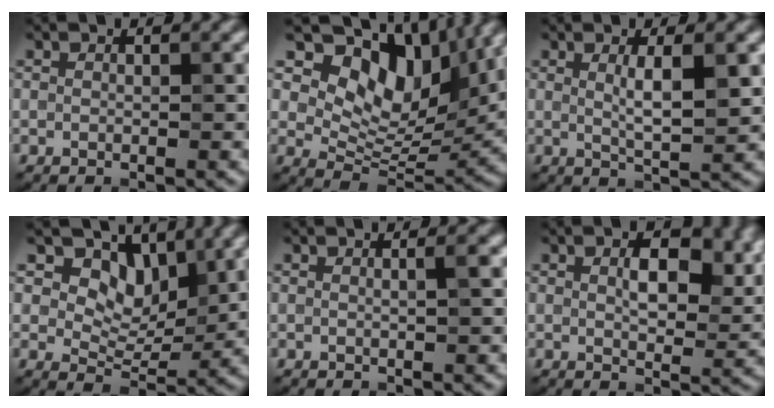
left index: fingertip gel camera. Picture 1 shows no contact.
{"total": 11.8, "force": [5.6, 6.9, 7.9], "torque": [-0.125, -0.005, 0.103]}
{"total": 3.7, "force": [0.8, 0.8, 3.5], "torque": [-0.057, -0.004, 0.014]}
{"total": 5.8, "force": [2.7, 3.9, 3.3], "torque": [-0.049, -0.015, 0.032]}
{"total": 1.2, "force": [0.2, 0.3, 1.1], "torque": [-0.010, 0.004, -0.003]}
{"total": 6.9, "force": [2.2, 3.4, 5.6], "torque": [-0.084, 0.001, 0.038]}